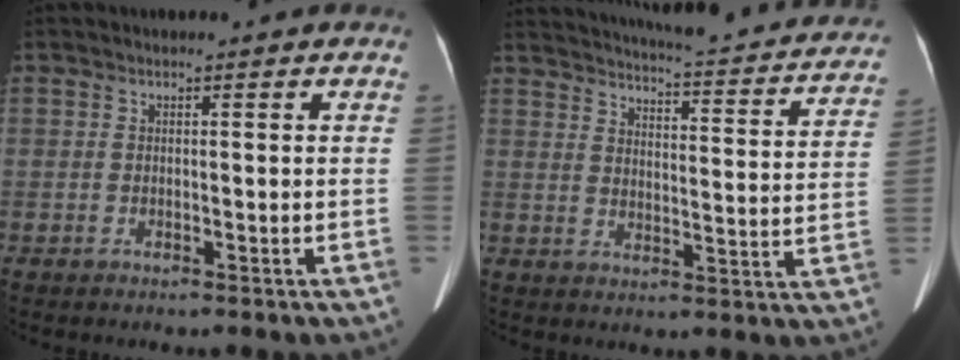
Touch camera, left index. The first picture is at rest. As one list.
[{"total": 27.6, "force": [25.1, 3.9, 10.8], "torque": [-0.167, -0.052, 0.302]}]